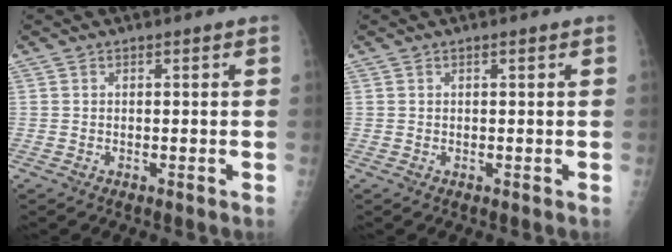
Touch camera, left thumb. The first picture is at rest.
{"total": 0.0}